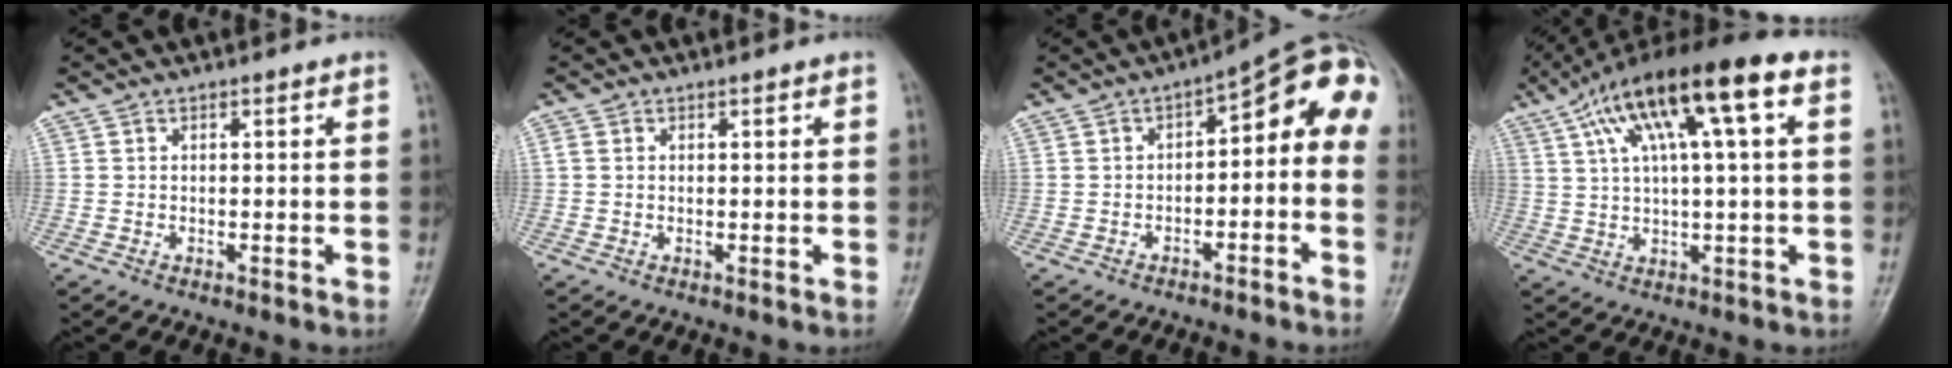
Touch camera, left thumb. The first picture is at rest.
{"total": 0.9, "force": [0.3, 0.5, 0.7], "torque": [-0.018, 0.002, 0.006]}
{"total": 10.6, "force": [-1.7, 5.3, 9.0], "torque": [-0.088, 0.068, -0.030]}
{"total": 17.7, "force": [7.0, 4.2, 15.8], "torque": [-0.275, 0.029, 0.116]}